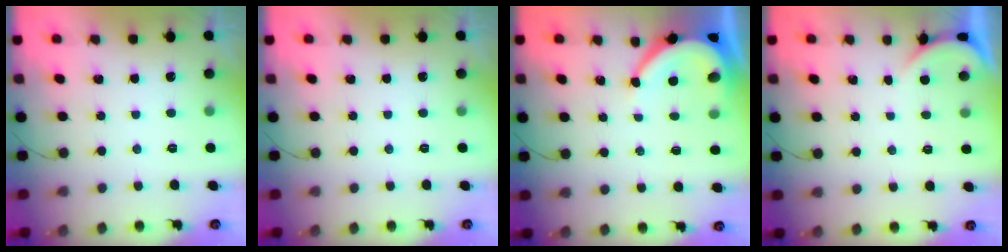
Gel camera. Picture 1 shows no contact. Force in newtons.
{"total": 0.0}
{"total": 6.3, "press": 6.3, "slide": 0.6}
{"total": 0.8, "press": 0.7, "slide": 0.2}